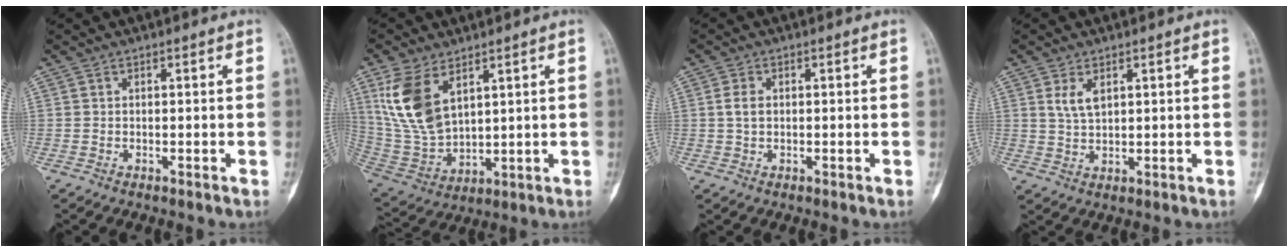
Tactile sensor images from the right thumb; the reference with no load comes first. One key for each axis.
{"total": 13.6, "fx": 6.1, "fy": 7.5, "fz": 9.5, "tx": -0.186, "ty": -0.024, "tz": 0.138}
{"total": 2.6, "fx": 0.3, "fy": 1.7, "fz": 1.9, "tx": -0.034, "ty": 0.002, "tz": 0.004}
{"total": 3.6, "fx": 1.7, "fy": 1.9, "fz": 2.6, "tx": -0.047, "ty": -0.007, "tz": 0.038}